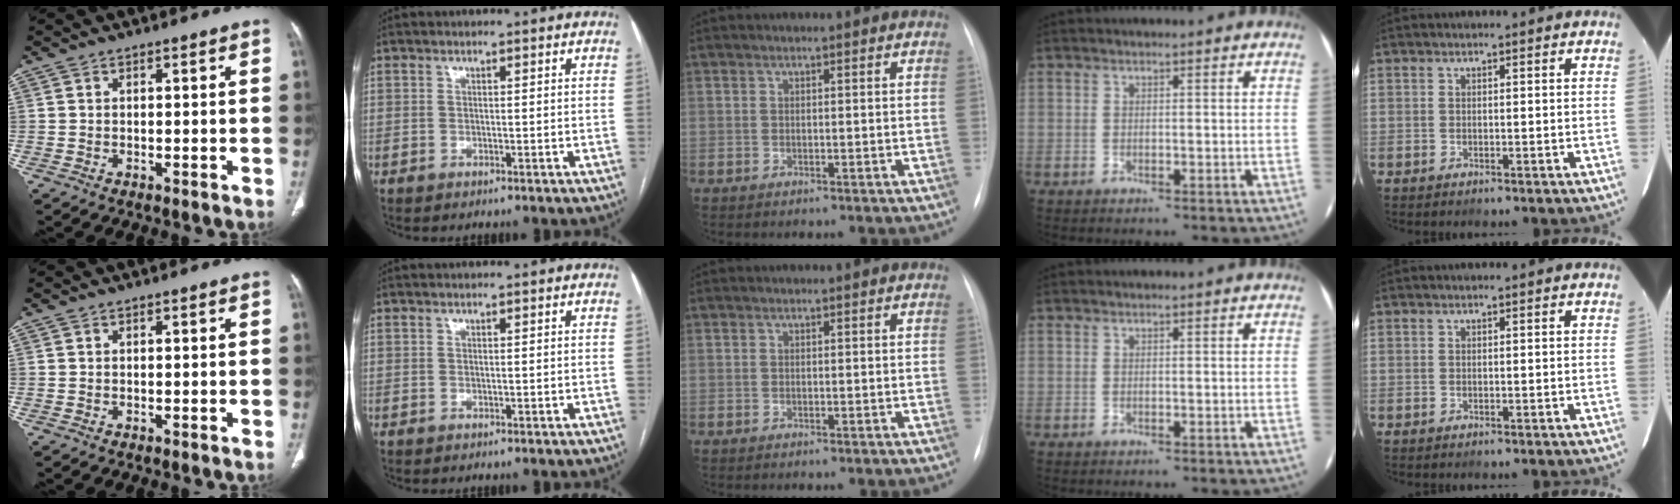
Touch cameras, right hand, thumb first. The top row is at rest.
{}